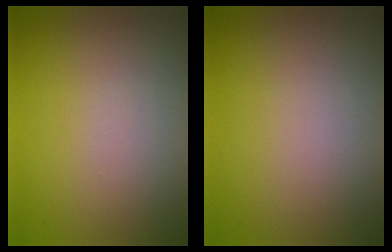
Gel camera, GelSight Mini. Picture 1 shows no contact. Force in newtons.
{"total": 0.0}